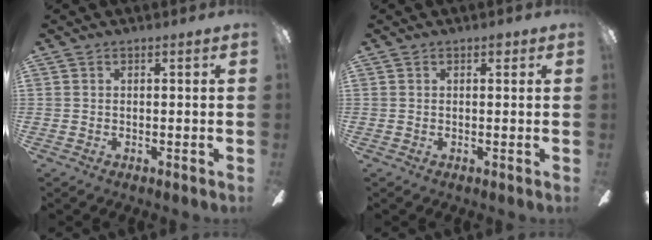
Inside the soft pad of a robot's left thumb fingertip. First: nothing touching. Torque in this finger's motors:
{"motor_torque": [0.12, -0.03, 0.13, 0.15, 0.00]}